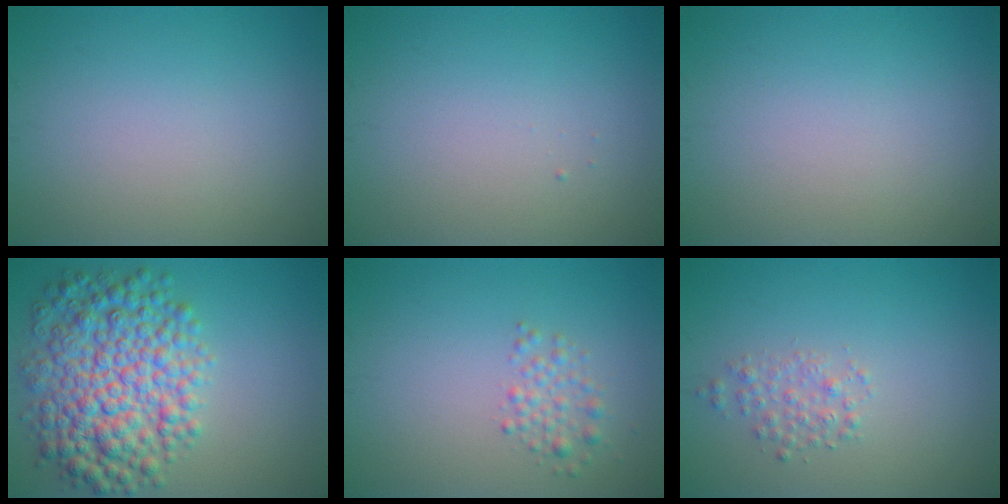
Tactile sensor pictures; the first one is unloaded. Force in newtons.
{"total": 0.0}
{"total": 0.0}
{"total": 9.0, "press": 9.0, "slide": 0.0}
{"total": 1.7, "press": 1.7, "slide": 0.1}
{"total": 1.6, "press": 1.6, "slide": 0.0}